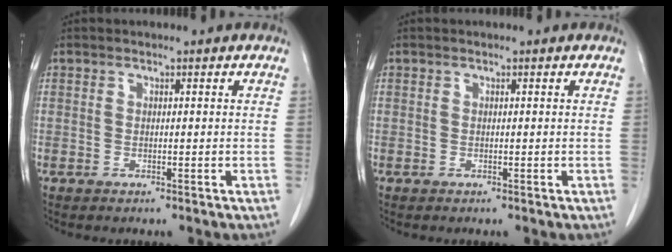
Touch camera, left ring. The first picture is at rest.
{"total": 0.0}